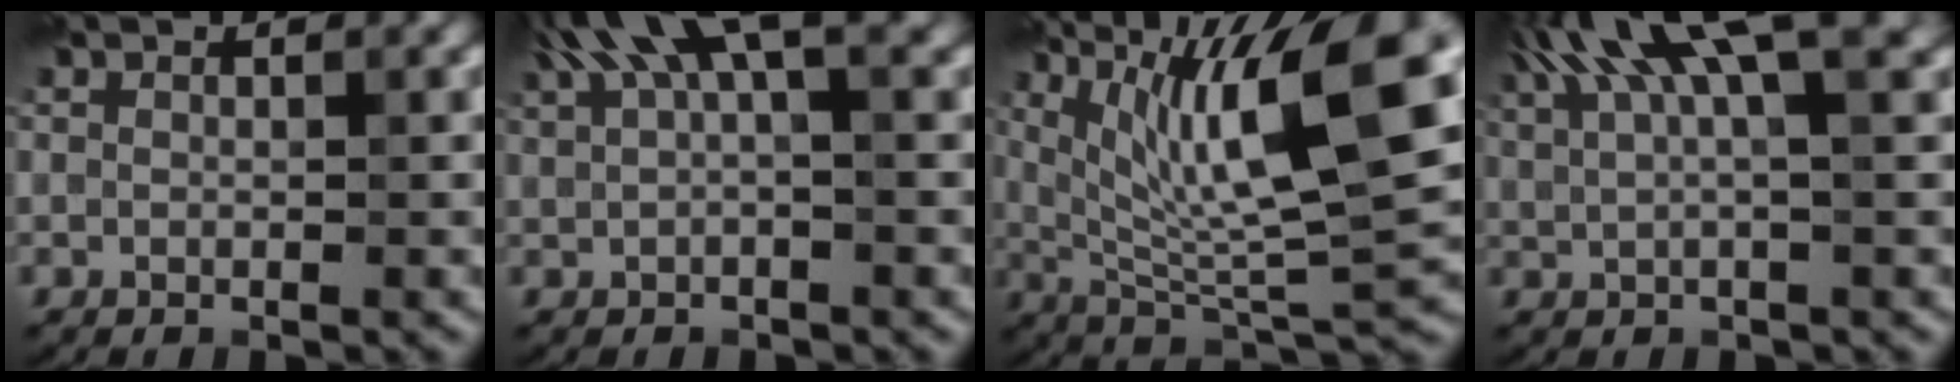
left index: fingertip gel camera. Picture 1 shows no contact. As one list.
[{"total": 6.1, "force": [3.3, 1.5, 4.9], "torque": [-0.085, 0.018, 0.055]}, {"total": 12.8, "force": [3.8, 3.4, 11.7], "torque": [-0.194, 0.004, 0.071]}, {"total": 8.1, "force": [4.0, 1.9, 6.8], "torque": [-0.114, 0.021, 0.071]}]